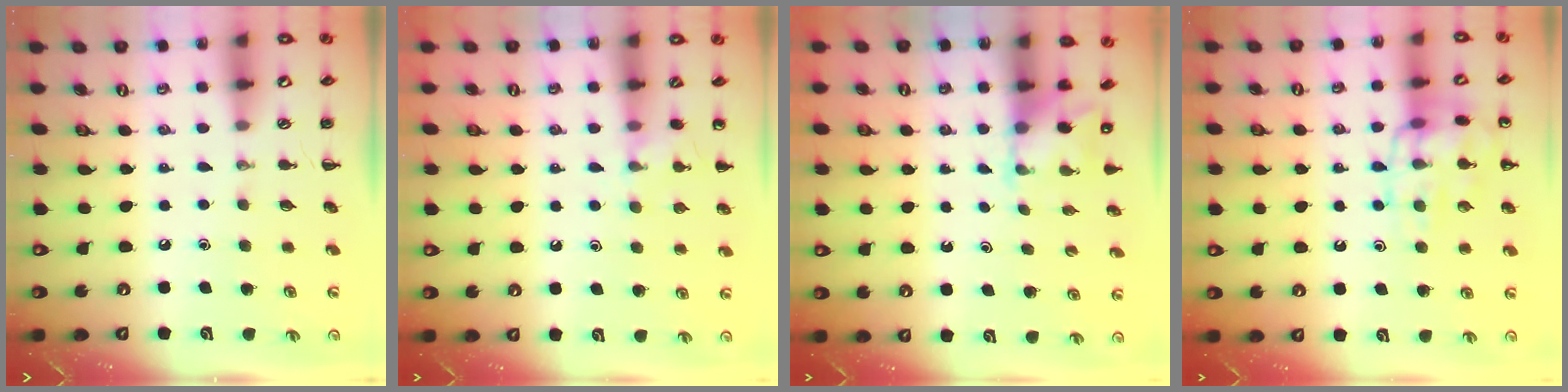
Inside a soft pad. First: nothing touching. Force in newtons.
{"total": 7.4, "press": 7.1, "slide": 2.0}
{"total": 2.1, "press": 2.0, "slide": 0.7}
{"total": 15.5, "press": 15.4, "slide": 1.3}